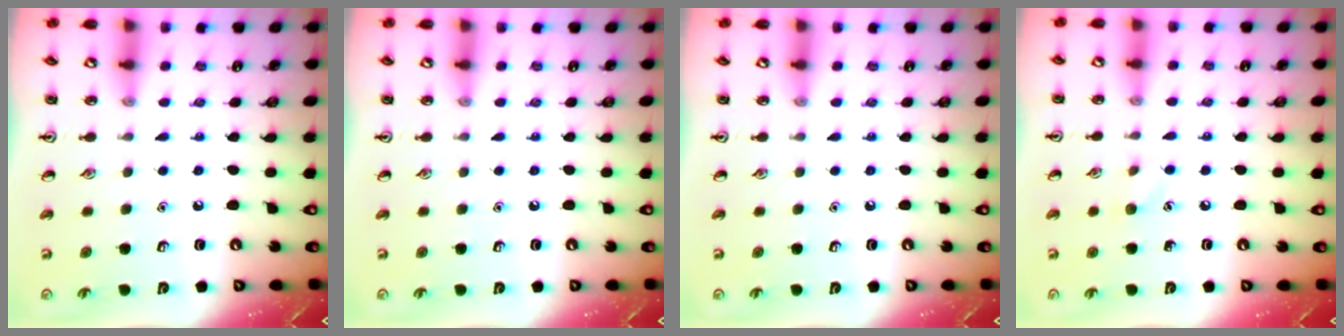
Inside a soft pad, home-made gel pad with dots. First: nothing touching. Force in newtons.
{"total": 0.0}
{"total": 0.0}
{"total": 4.7, "press": 4.5, "slide": 1.3}